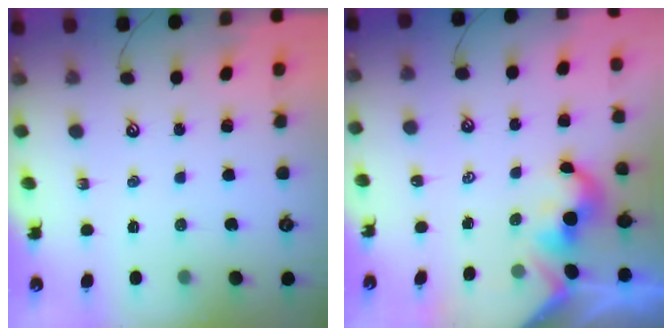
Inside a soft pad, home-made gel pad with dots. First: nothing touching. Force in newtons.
{"total": 2.2, "press": 2.2, "slide": 0.3}